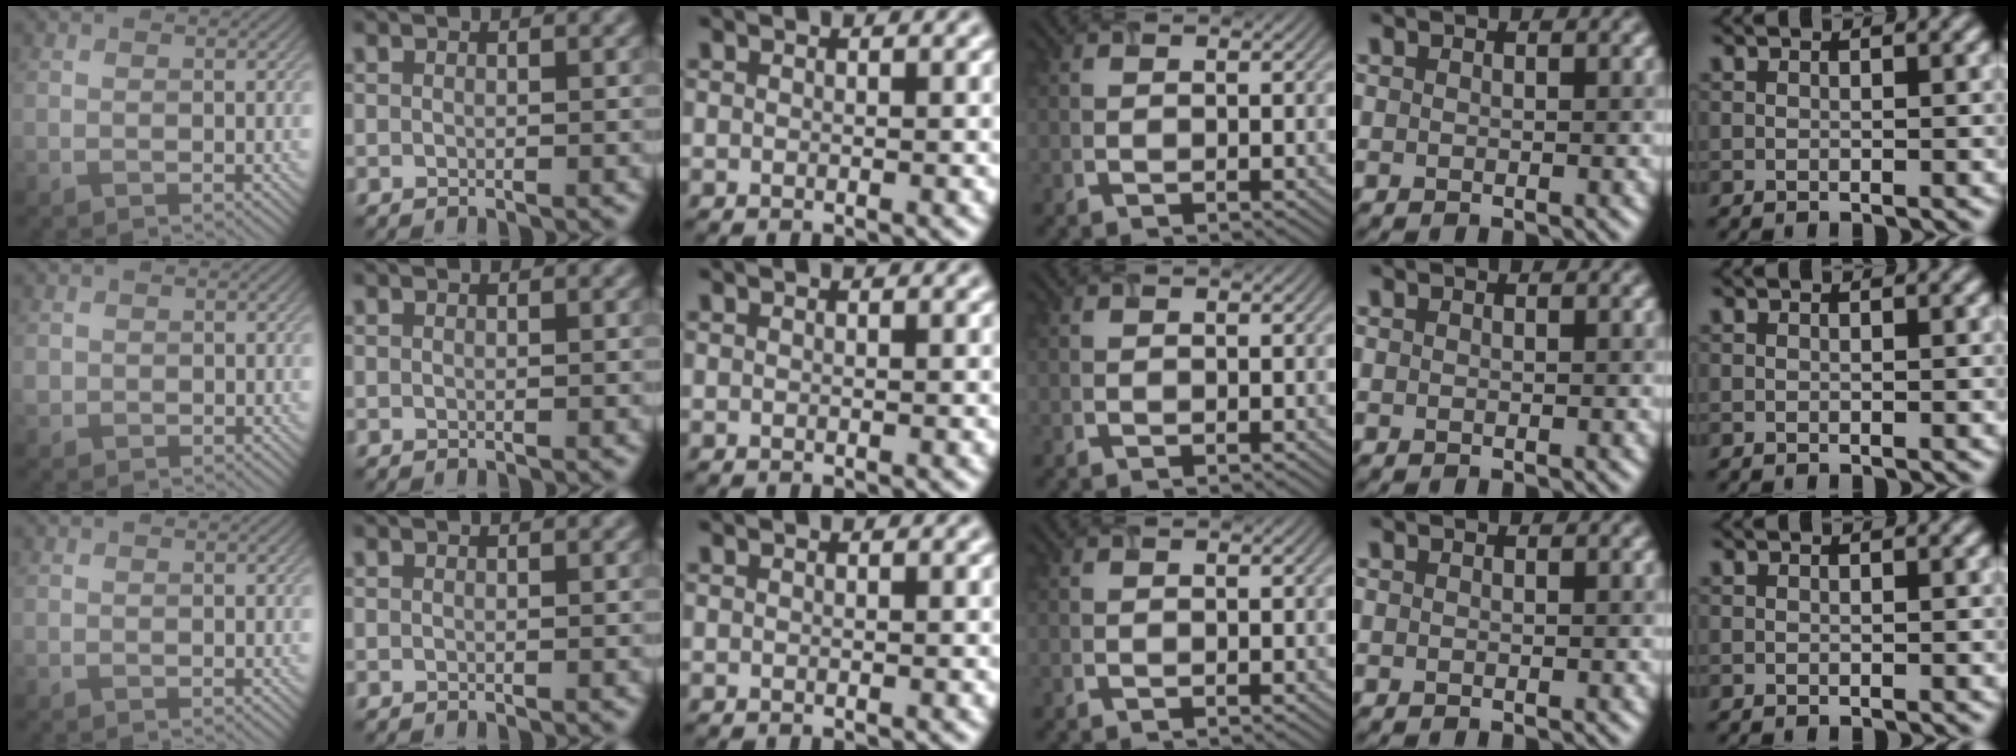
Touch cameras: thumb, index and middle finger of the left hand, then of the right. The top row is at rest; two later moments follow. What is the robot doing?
{"motion": "close", "object": "airpods case & airpods"}